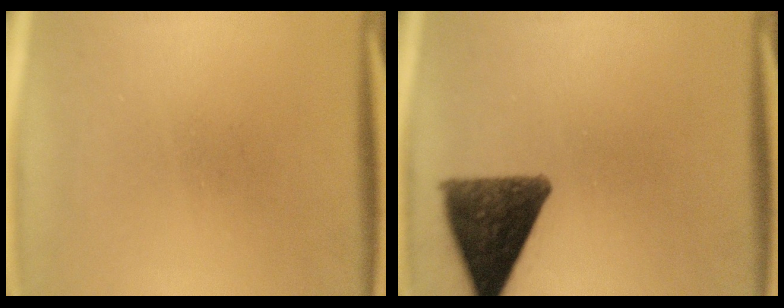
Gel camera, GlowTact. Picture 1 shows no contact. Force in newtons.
{"total": 11.5}